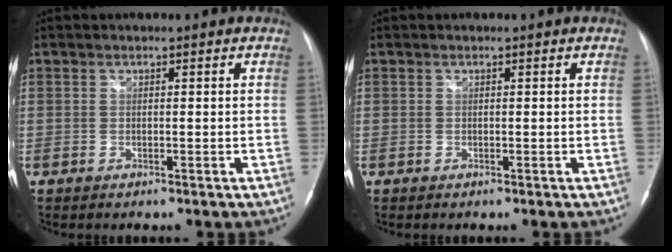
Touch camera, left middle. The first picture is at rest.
{"total": 0.0}